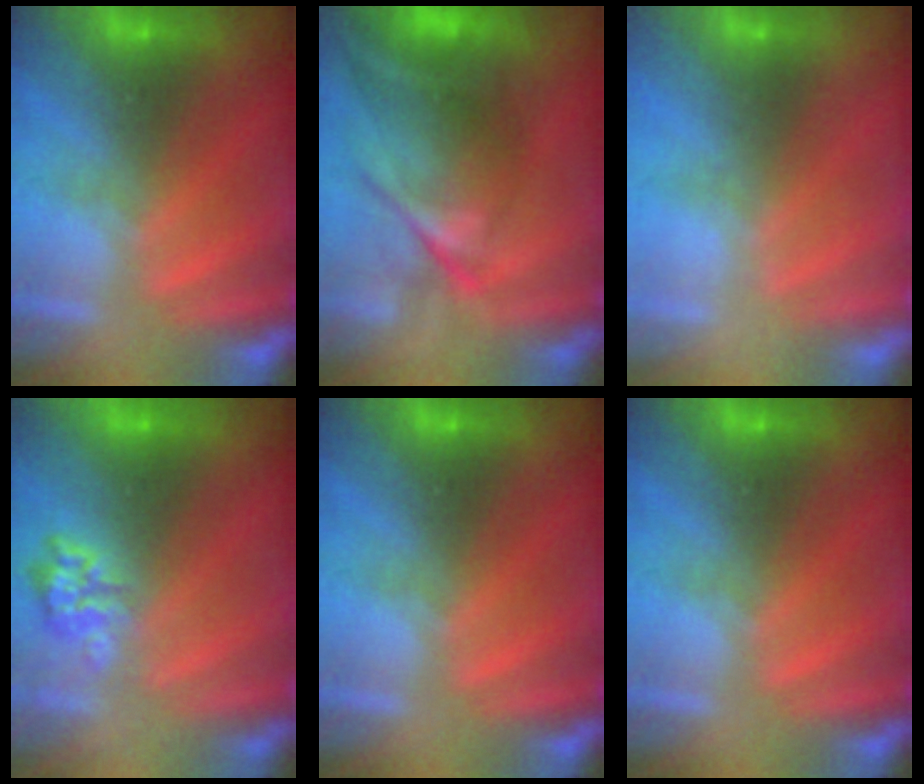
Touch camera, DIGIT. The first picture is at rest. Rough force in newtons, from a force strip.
{"total": 7.5}
{"total": 2.0}
{"total": 2.4}
{"total": 0.0}
{"total": 0.0}